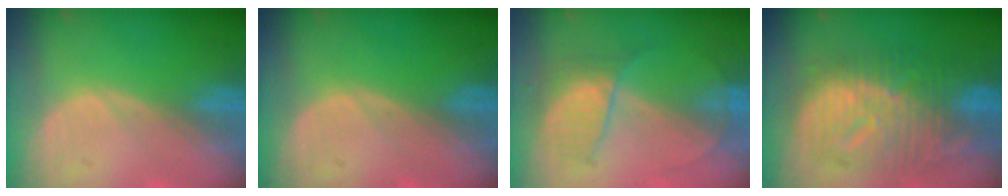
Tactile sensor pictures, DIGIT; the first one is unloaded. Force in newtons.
{"total": 0.0}
{"total": 5.8, "press": 5.5, "slide": 2.1}
{"total": 12.3, "press": 12.3, "slide": 1.1}